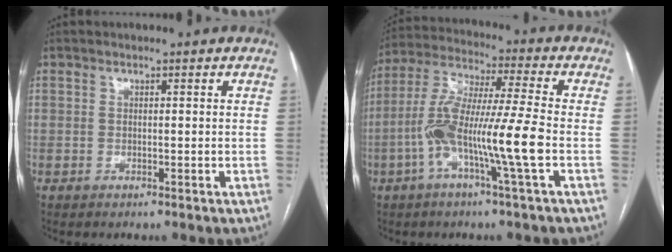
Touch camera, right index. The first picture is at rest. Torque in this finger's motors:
{"motor_torque": [1.59, -0.55, 0.69, 0.21]}